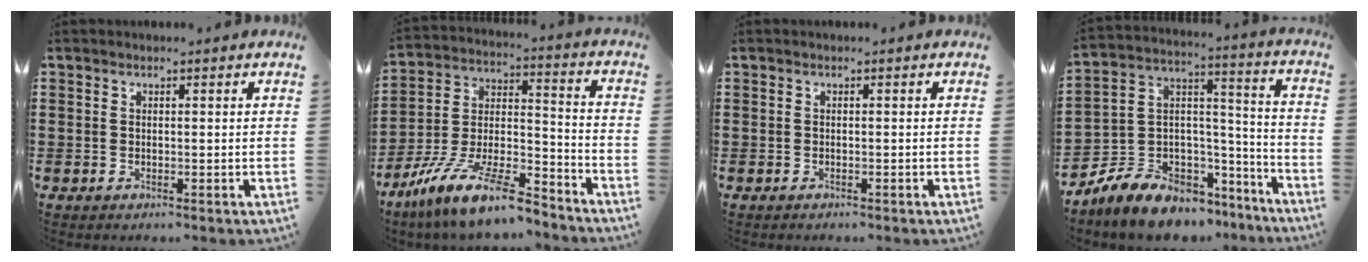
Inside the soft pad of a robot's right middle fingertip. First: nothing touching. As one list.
[{"total": 13.4, "force": [-11.1, 1.8, 7.3], "torque": [-0.134, 0.028, -0.212]}, {"total": 0.6, "force": [-0.6, 0.2, 0.1], "torque": [-0.003, -0.001, -0.013]}, {"total": 7.6, "force": [-6.0, 4.4, 1.5], "torque": [-0.058, -0.003, -0.120]}]